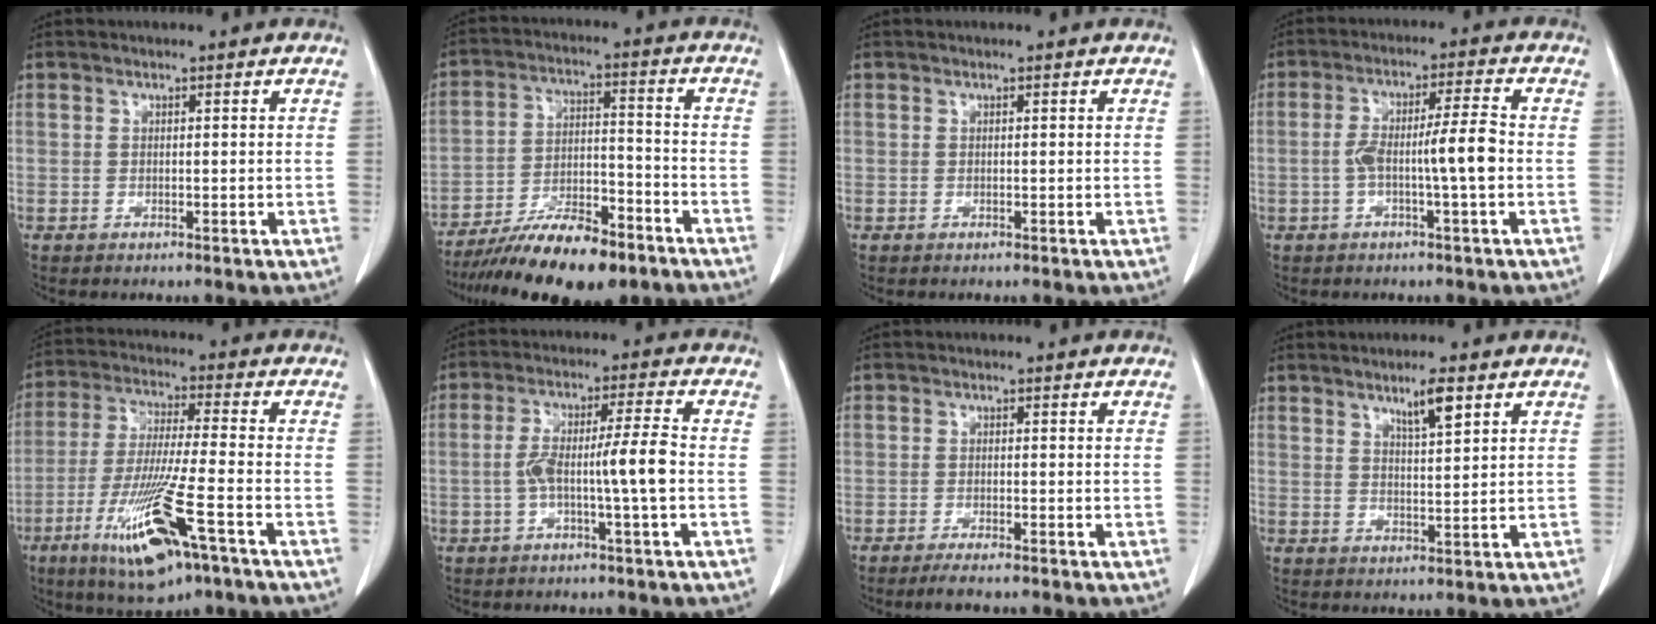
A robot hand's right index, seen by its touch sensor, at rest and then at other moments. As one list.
[{"total": 14.2, "force": [-10.7, 3.9, 8.5], "torque": [-0.143, 0.000, -0.183]}, {"total": 0.0}, {"total": 7.1, "force": [-1.4, -0.1, 6.9], "torque": [-0.127, 0.014, -0.023]}, {"total": 14.8, "force": [-7.2, 1.2, 12.9], "torque": [-0.263, -0.039, -0.126]}, {"total": 7.9, "force": [-1.5, -0.4, 7.7], "torque": [-0.146, 0.014, -0.026]}, {"total": 2.9, "force": [-2.4, 0.1, 1.6], "torque": [-0.028, -0.006, -0.040]}, {"total": 4.3, "force": [2.7, 0.3, 3.3], "torque": [-0.056, -0.003, 0.047]}]